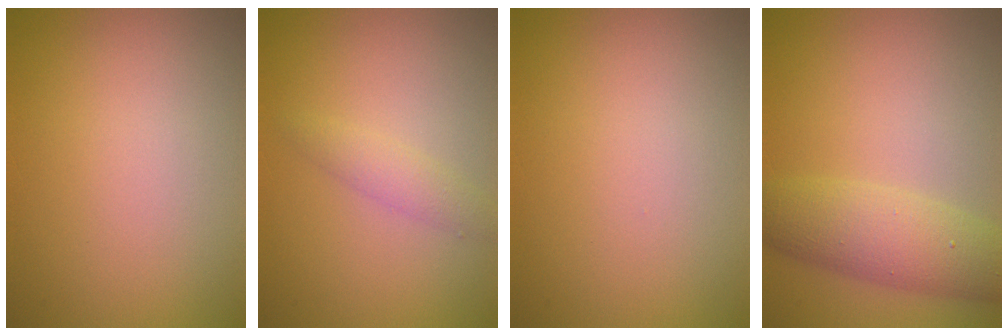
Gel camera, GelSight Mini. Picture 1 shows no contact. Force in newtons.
{"total": 1.6, "press": 1.6, "slide": 0.0}
{"total": 0.0}
{"total": 5.3, "press": 5.3, "slide": 0.1}